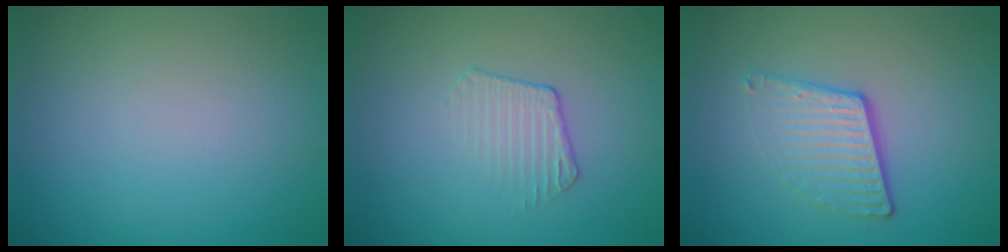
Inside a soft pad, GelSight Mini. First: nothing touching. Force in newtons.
{"total": 1.8, "press": 0.9, "slide": 1.5}
{"total": 3.9, "press": 2.7, "slide": 2.8}